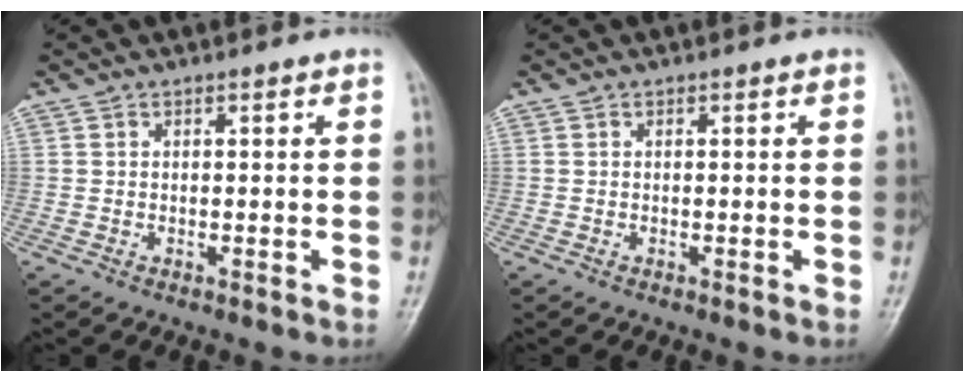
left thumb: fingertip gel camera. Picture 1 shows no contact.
{"total": 0.0}